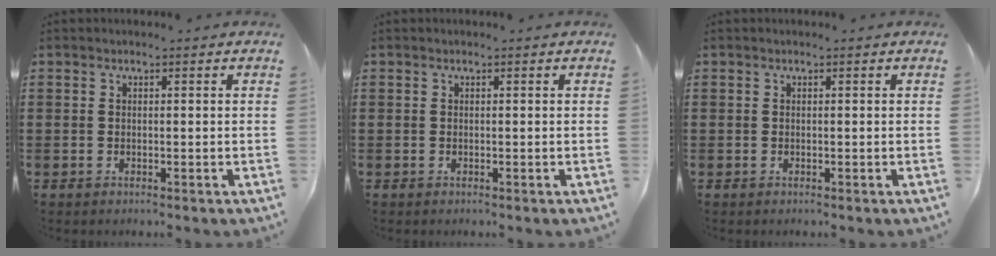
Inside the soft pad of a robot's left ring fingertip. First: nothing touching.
{"total": 0.0}
{"total": 0.0}